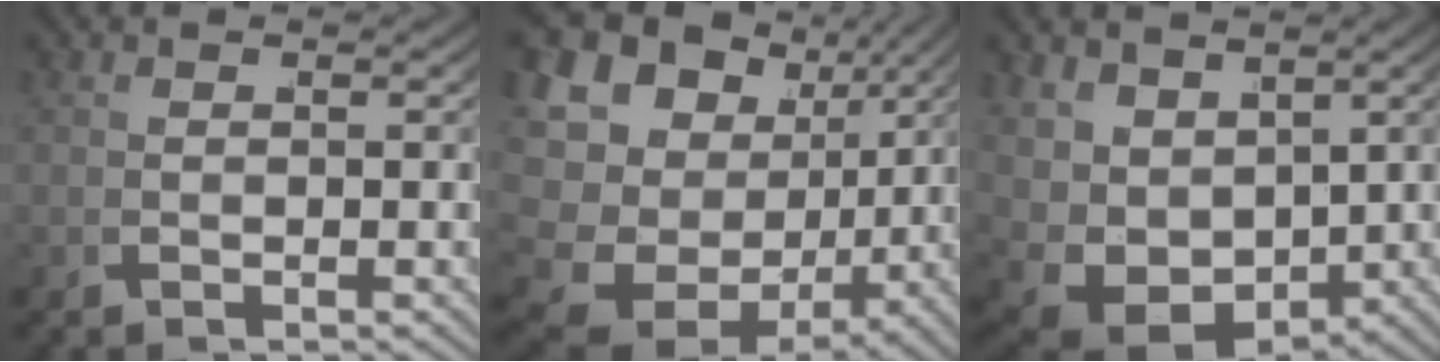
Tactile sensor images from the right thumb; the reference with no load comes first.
{"total": 15.4, "force": [-0.4, 12.1, 9.6], "torque": [-0.200, -0.043, 0.006]}
{"total": 9.9, "force": [-1.4, 7.5, 6.3], "torque": [-0.158, -0.060, 0.004]}